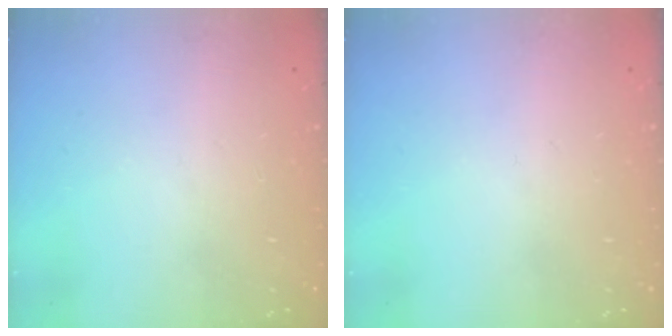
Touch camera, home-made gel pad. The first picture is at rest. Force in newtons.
{"total": 0.0}